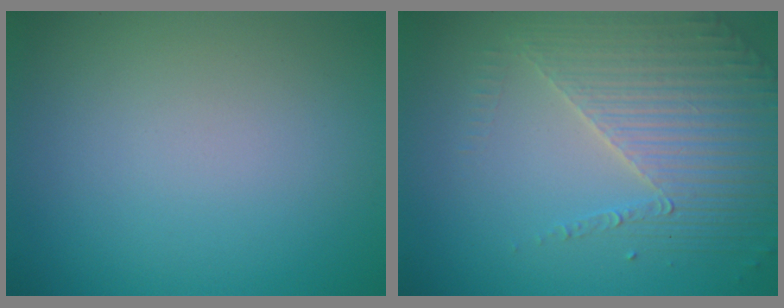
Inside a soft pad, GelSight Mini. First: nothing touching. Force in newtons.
{"total": 4.0, "press": 3.8, "slide": 1.2}